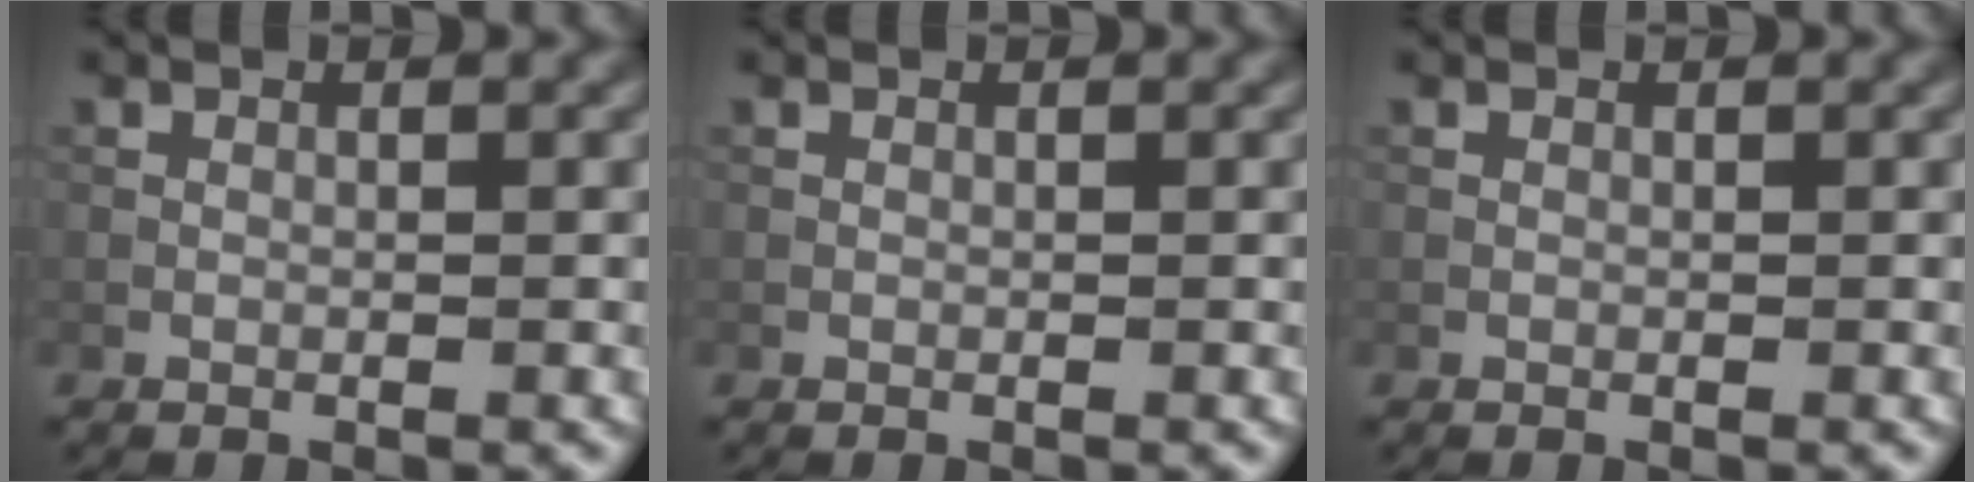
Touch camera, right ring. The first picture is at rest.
{"total": 0.0}
{"total": 0.0}